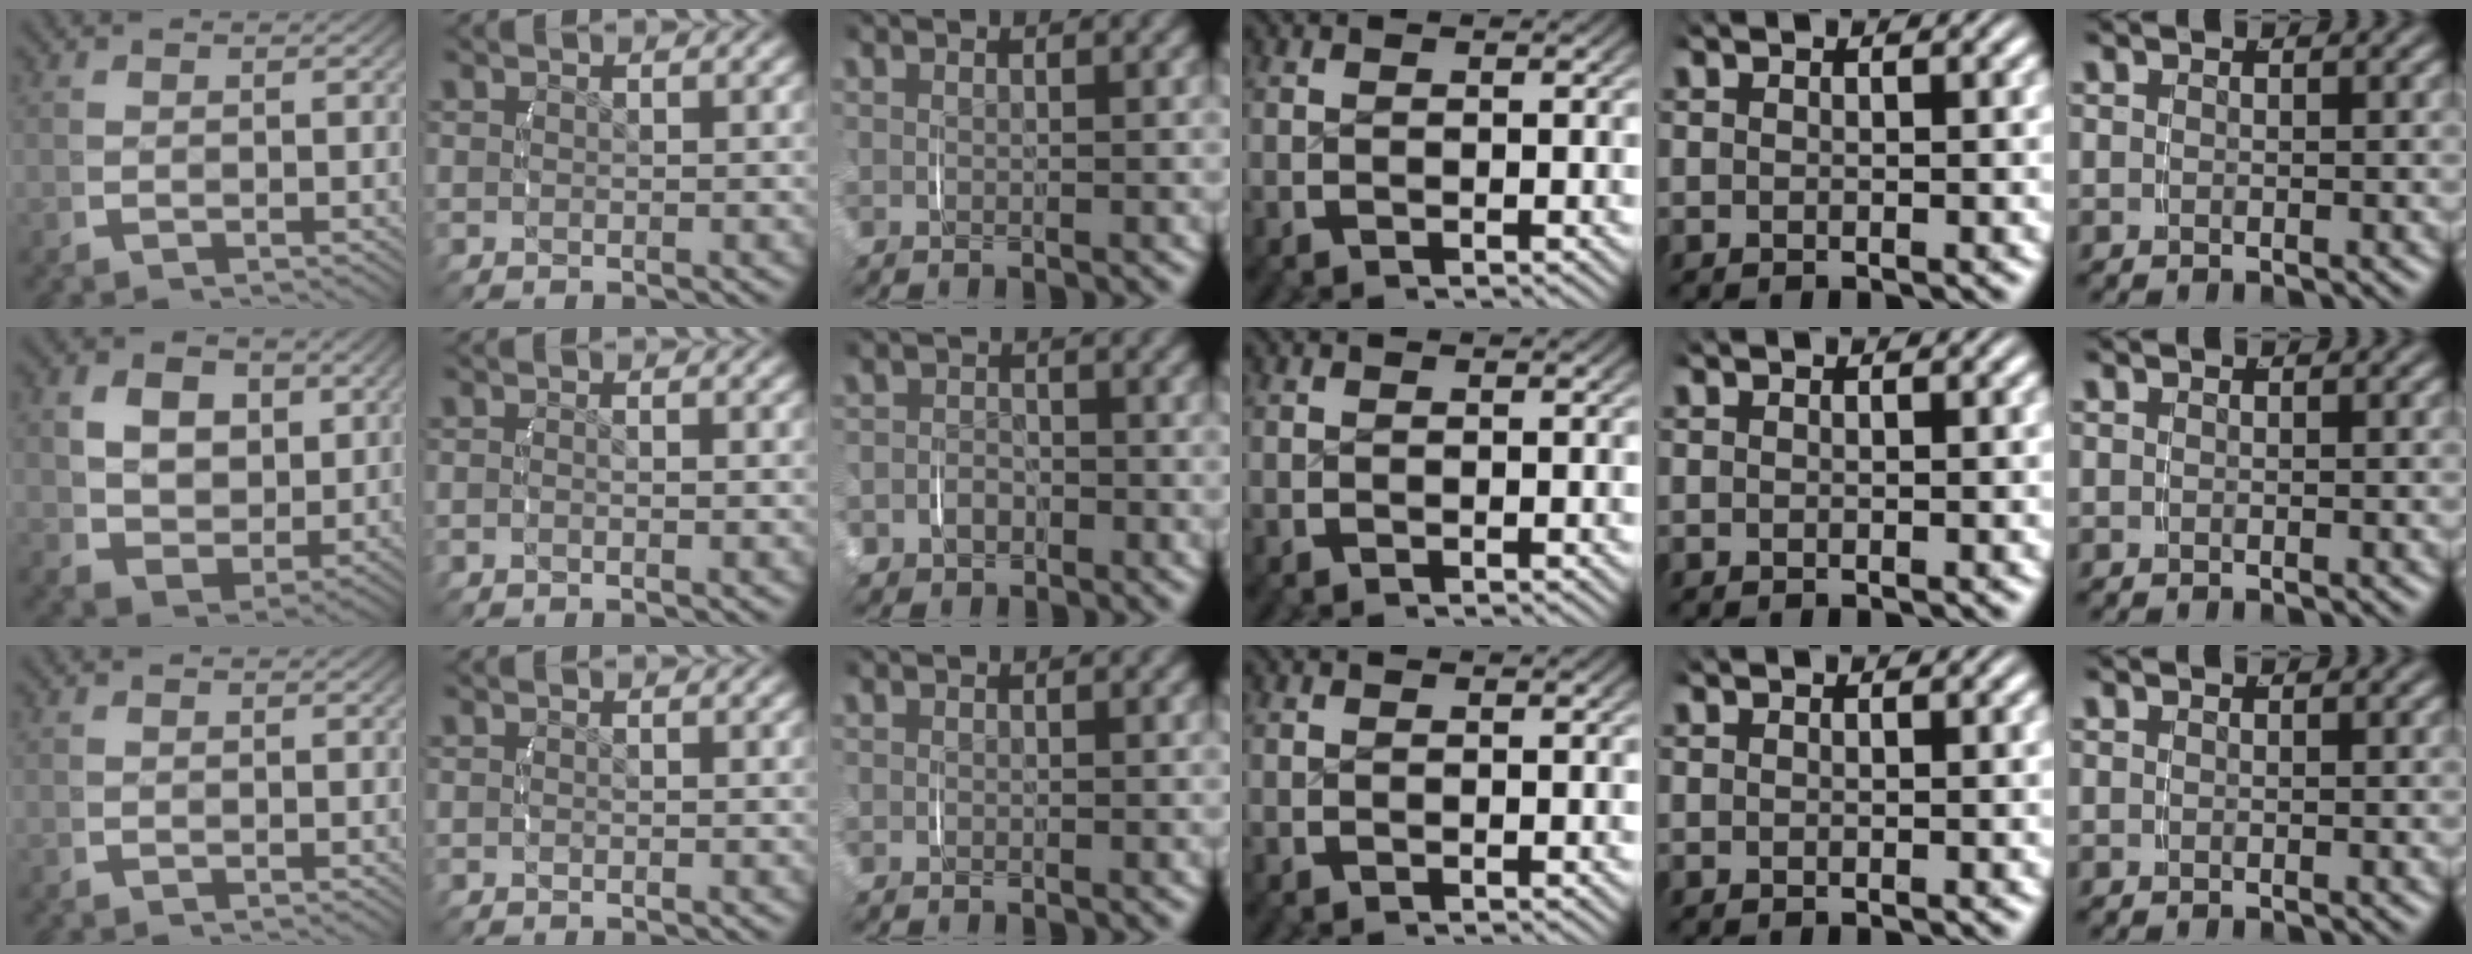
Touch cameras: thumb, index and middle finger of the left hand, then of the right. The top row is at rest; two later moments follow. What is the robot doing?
{"motion": "lift_and_place", "object": "scarf"}